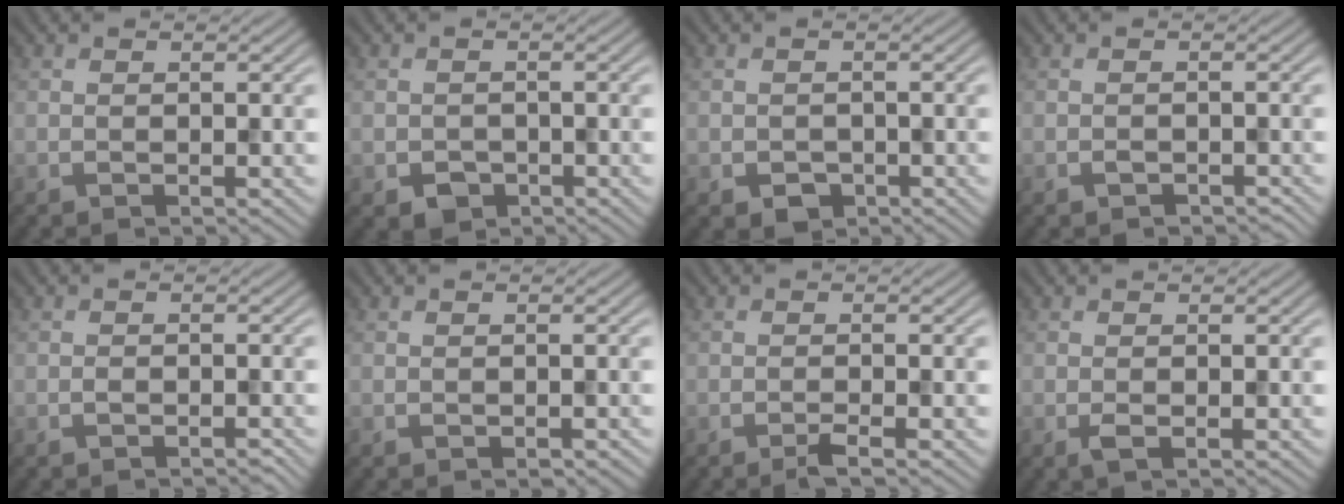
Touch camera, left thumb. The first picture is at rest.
{"total": 2.3, "force": [-1.0, 1.9, 0.8], "torque": [-0.015, -0.009, -0.021]}
{"total": 2.0, "force": [-0.8, 1.6, 0.7], "torque": [-0.015, -0.011, -0.015]}
{"total": 1.1, "force": [-0.7, 0.6, 0.4], "torque": [-0.008, -0.003, -0.014]}
{"total": 0.9, "force": [-0.7, 0.3, 0.5], "torque": [-0.008, 0.002, -0.013]}
{"total": 0.5, "force": [-0.3, 0.3, 0.3], "torque": [-0.004, -0.003, -0.003]}
{"total": 1.4, "force": [-0.9, 0.0, 1.1], "torque": [-0.016, 0.006, -0.023]}
{"total": 1.0, "force": [-0.3, 0.2, 0.9], "torque": [-0.022, -0.003, -0.008]}